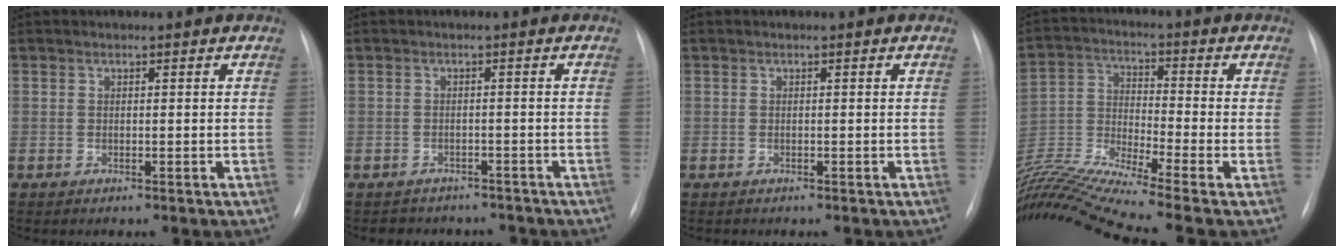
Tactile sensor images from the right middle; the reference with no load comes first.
{"total": 5.8, "force": [-5.2, 2.6, 0.2], "torque": [0.000, 0.010, -0.060]}
{"total": 0.0}
{"total": 16.9, "force": [-14.6, -2.6, 8.0], "torque": [-0.167, -0.005, -0.267]}